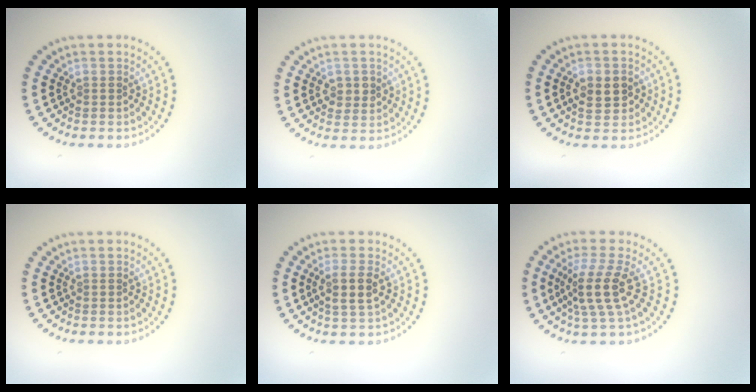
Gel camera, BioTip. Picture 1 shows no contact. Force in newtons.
{"total": 1.8, "press": 1.8, "slide": 0.1}
{"total": 2.7, "press": 2.7, "slide": 0.2}
{"total": 0.0}
{"total": 2.4, "press": 2.1, "slide": 1.0}
{"total": 3.7, "press": 2.7, "slide": 2.4}